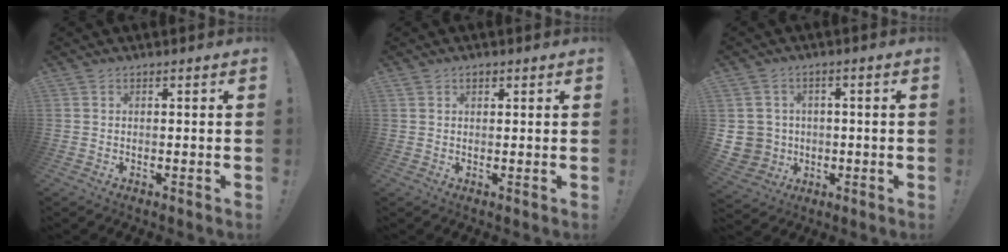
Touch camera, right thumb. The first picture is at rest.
{"total": 1.4, "force": [0.8, 1.0, 0.6], "torque": [-0.004, -0.001, 0.014]}
{"total": 6.5, "force": [0.0, 6.3, 1.3], "torque": [-0.029, 0.002, 0.005]}